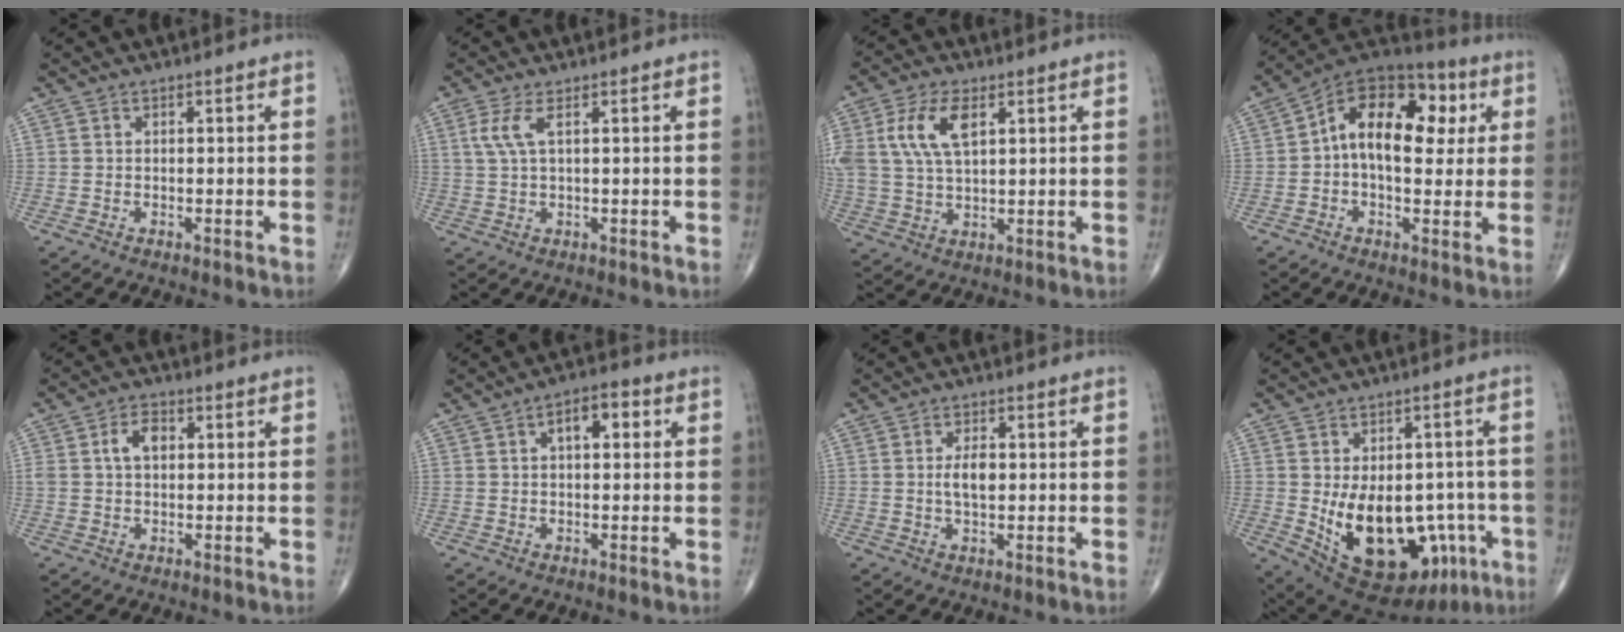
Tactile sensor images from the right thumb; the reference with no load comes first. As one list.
[{"total": 3.7, "force": [1.3, 0.8, 3.4], "torque": [-0.095, 0.006, 0.033]}, {"total": 10.1, "force": [3.5, 4.8, 8.2], "torque": [-0.181, 0.002, 0.071]}, {"total": 17.4, "force": [3.0, 10.5, 13.6], "torque": [-0.179, 0.030, 0.038]}, {"total": 4.5, "force": [1.0, 2.8, 3.4], "torque": [-0.061, 0.010, 0.017]}, {"total": 5.5, "force": [1.4, 2.7, 4.5], "torque": [-0.059, 0.014, 0.016]}, {"total": 4.1, "force": [0.3, 2.0, 3.6], "torque": [-0.065, -0.003, 0.005]}, {"total": 22.3, "force": [-6.0, 13.1, 17.0], "torque": [-0.236, 0.007, -0.053]}]